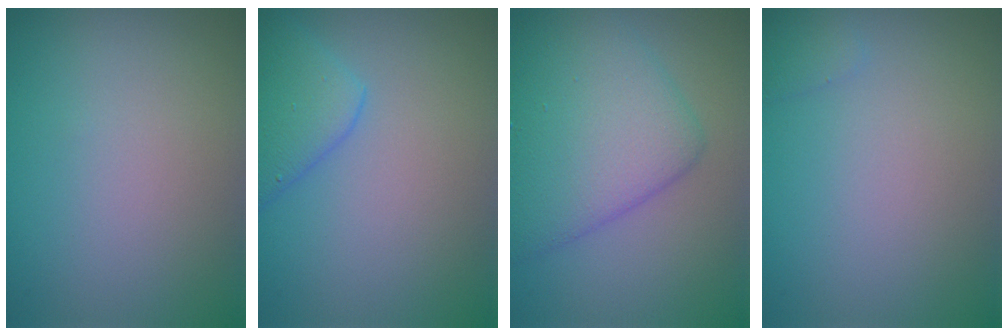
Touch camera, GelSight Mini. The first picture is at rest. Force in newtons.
{"total": 2.9, "press": 2.9, "slide": 0.0}
{"total": 6.9, "press": 6.9, "slide": 0.1}
{"total": 0.8, "press": 0.8, "slide": 0.0}